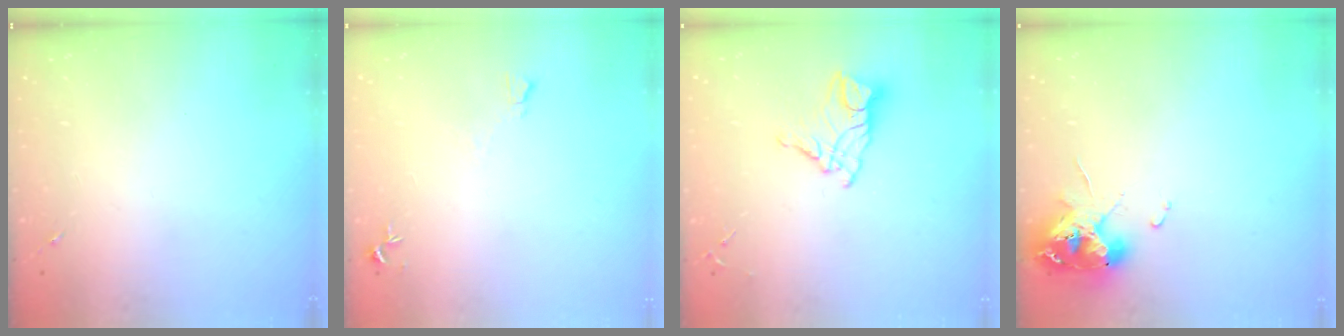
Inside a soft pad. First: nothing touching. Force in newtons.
{"total": 4.9, "press": 4.9, "slide": 0.6}
{"total": 11.3, "press": 11.2, "slide": 1.1}
{"total": 11.1, "press": 11.0, "slide": 1.2}